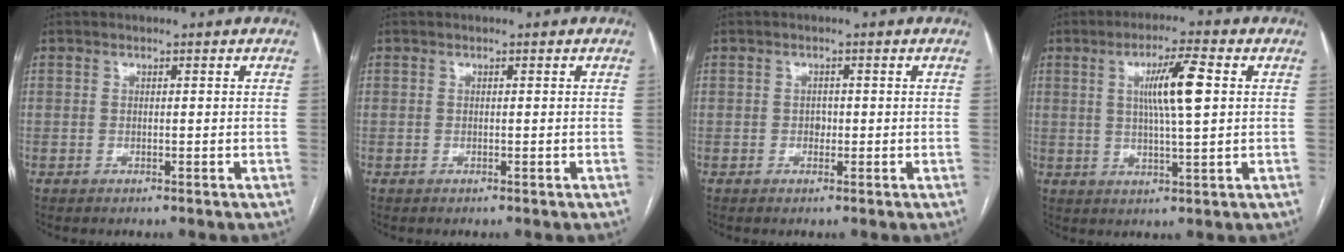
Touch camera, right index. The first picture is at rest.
{"total": 0.0}
{"total": 1.1, "force": [-0.2, 0.8, 0.6], "torque": [-0.008, 0.003, -0.003]}
{"total": 8.0, "force": [1.8, 0.3, 7.8], "torque": [-0.139, 0.003, 0.031]}